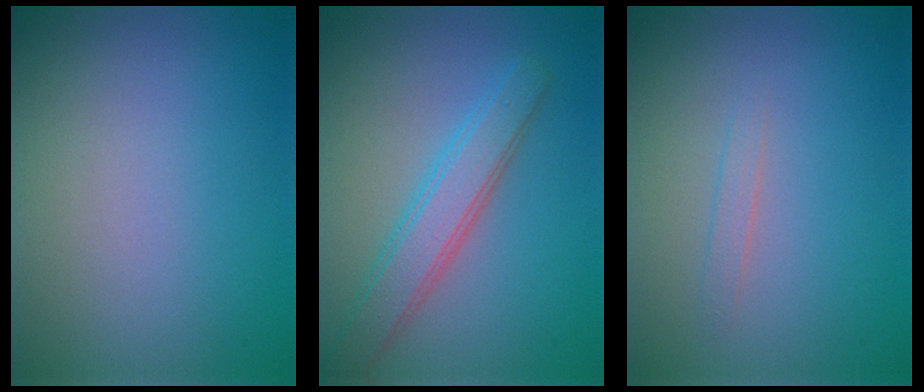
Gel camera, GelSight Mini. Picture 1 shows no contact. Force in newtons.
{"total": 3.9, "press": 3.9, "slide": 0.1}
{"total": 0.9, "press": 0.9, "slide": 0.0}